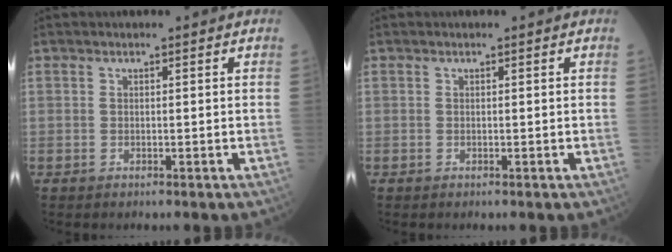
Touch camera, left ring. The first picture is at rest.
{"total": 0.0}